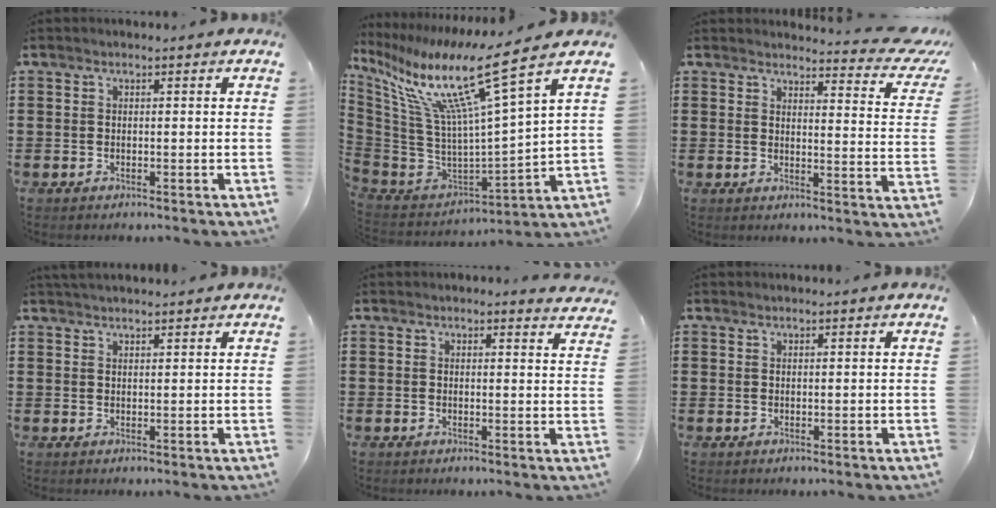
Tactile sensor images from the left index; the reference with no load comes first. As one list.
[{"total": 14.8, "force": [8.9, 1.4, 11.8], "torque": [-0.258, -0.065, 0.130]}, {"total": 4.5, "force": [4.1, 0.6, 2.0], "torque": [-0.033, -0.033, 0.064]}, {"total": 1.9, "force": [1.9, 0.1, 0.5], "torque": [-0.013, 0.003, 0.036]}, {"total": 1.8, "force": [1.8, 0.4, 0.1], "torque": [0.002, -0.004, 0.033]}, {"total": 0.8, "force": [0.8, 0.0, 0.2], "torque": [-0.005, -0.002, 0.015]}]